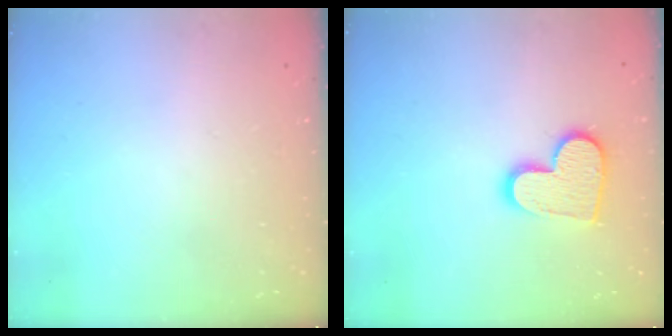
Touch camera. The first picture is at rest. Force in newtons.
{"total": 12.7, "press": 12.7, "slide": 0.5}